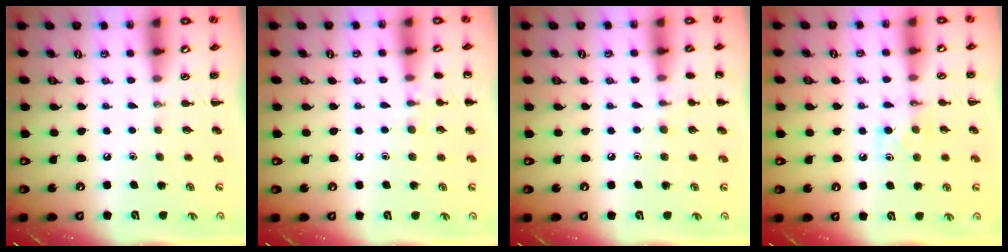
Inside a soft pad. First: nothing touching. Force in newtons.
{"total": 6.3, "press": 5.9, "slide": 2.0}
{"total": 6.0, "press": 5.8, "slide": 1.7}
{"total": 5.1, "press": 4.9, "slide": 1.4}